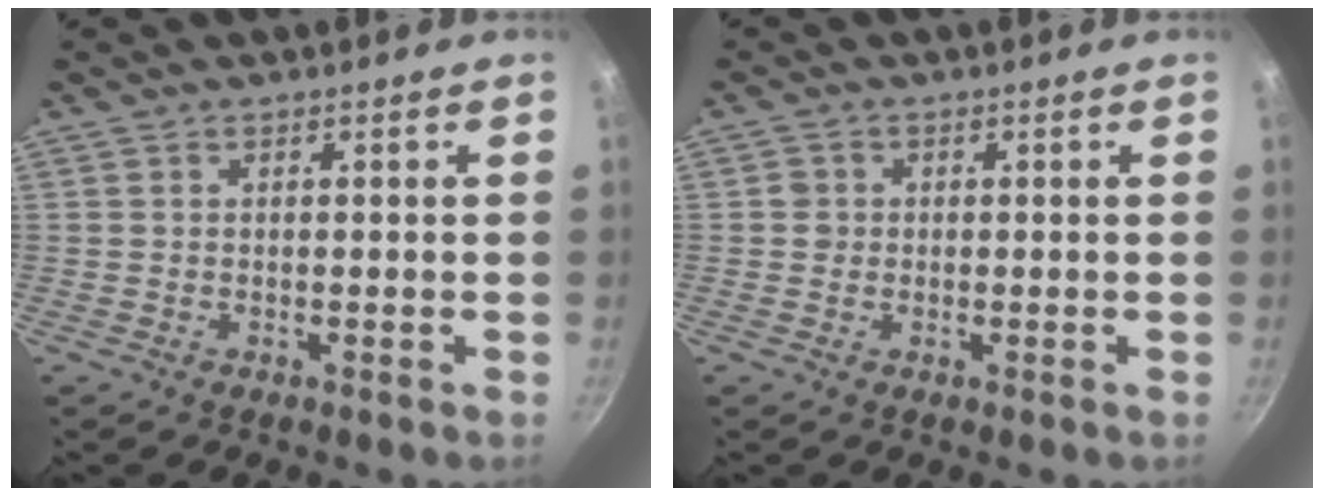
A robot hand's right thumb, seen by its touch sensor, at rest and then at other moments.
{"total": 1.9, "force": [0.0, 1.8, 0.5], "torque": [0.000, 0.007, -0.002]}